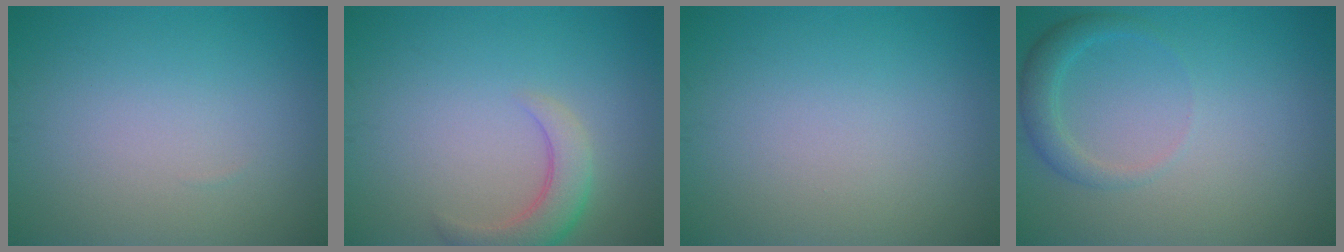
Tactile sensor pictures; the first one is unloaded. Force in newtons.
{"total": 3.4, "press": 3.4, "slide": 0.4}
{"total": 0.0}
{"total": 2.1, "press": 2.1, "slide": 0.2}